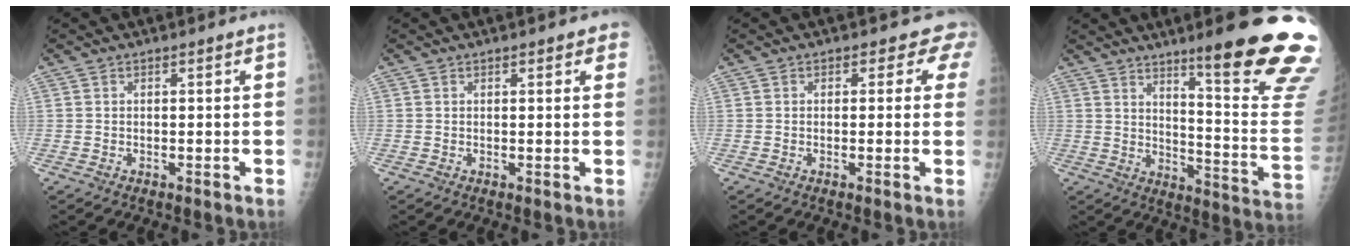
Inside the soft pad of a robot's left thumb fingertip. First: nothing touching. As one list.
[{"total": 2.5, "force": [1.4, 1.1, 1.8], "torque": [-0.005, -0.002, 0.013]}, {"total": 3.3, "force": [2.0, 2.4, 1.1], "torque": [0.021, -0.005, 0.000]}, {"total": 22.1, "force": [14.6, 1.8, 16.5], "torque": [-0.188, -0.096, 0.202]}]